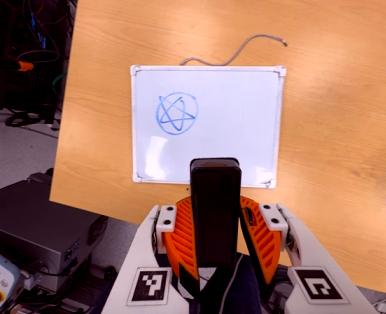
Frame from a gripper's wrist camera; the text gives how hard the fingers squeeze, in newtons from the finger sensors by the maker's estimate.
{"total": 5.2, "left": 4.5, "right": 5.9}